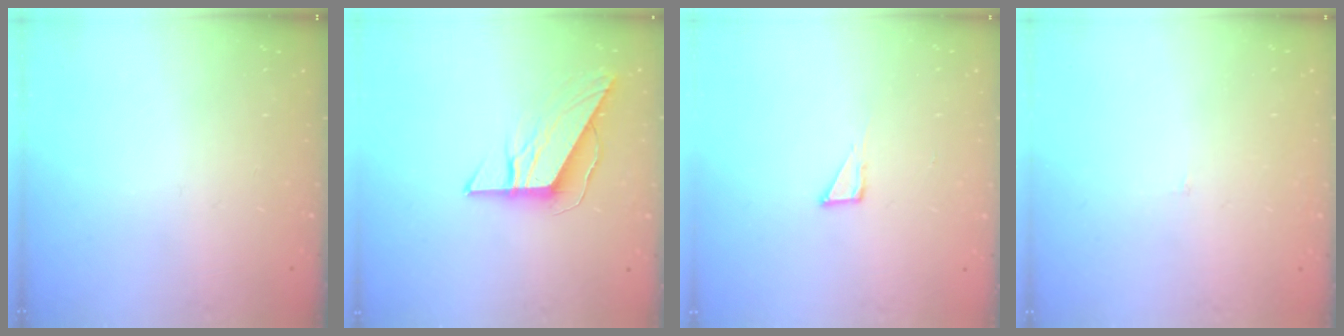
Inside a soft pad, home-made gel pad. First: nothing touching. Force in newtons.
{"total": 8.3, "press": 8.3, "slide": 0.7}
{"total": 2.8, "press": 2.8, "slide": 0.2}
{"total": 2.0, "press": 2.0, "slide": 0.1}